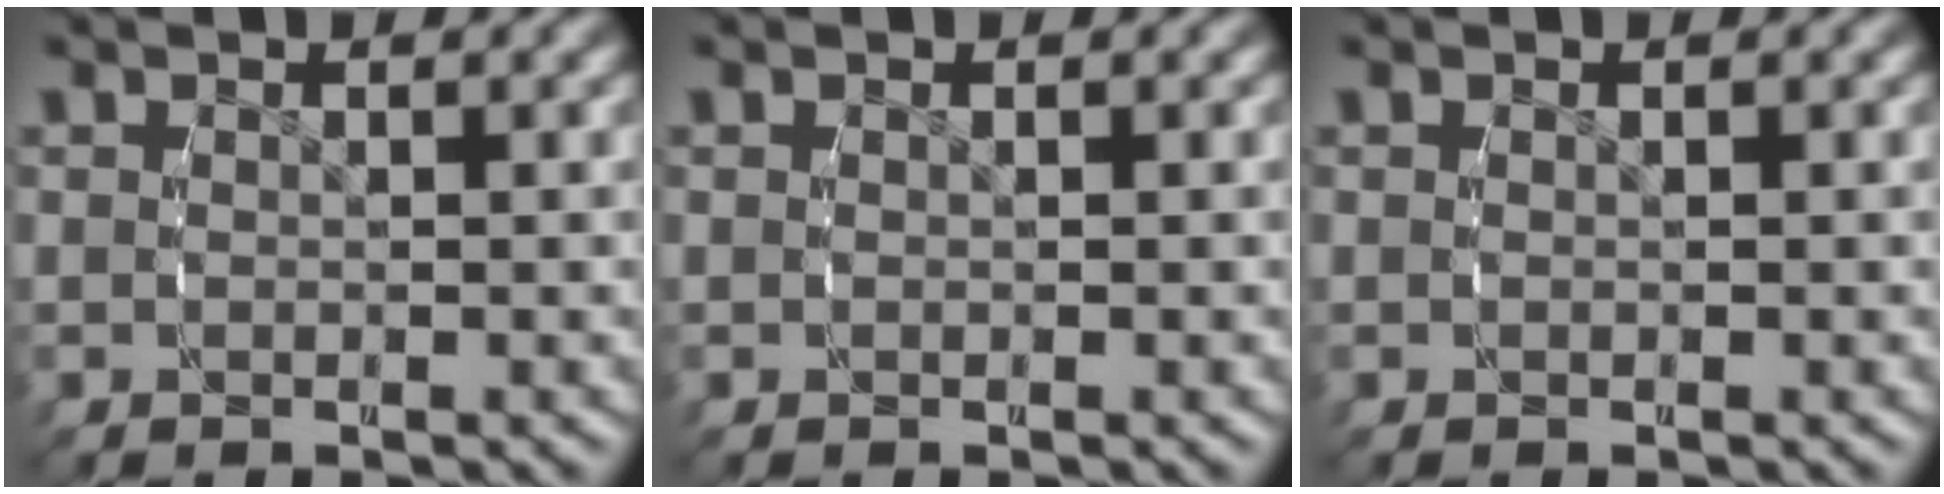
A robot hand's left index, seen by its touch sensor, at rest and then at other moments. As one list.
[{"total": 0.0}, {"total": 0.0}]